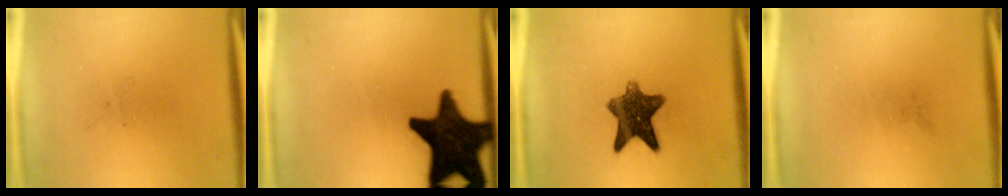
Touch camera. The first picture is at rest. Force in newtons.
{"total": 18.7}
{"total": 9.6}
{"total": 0.0}